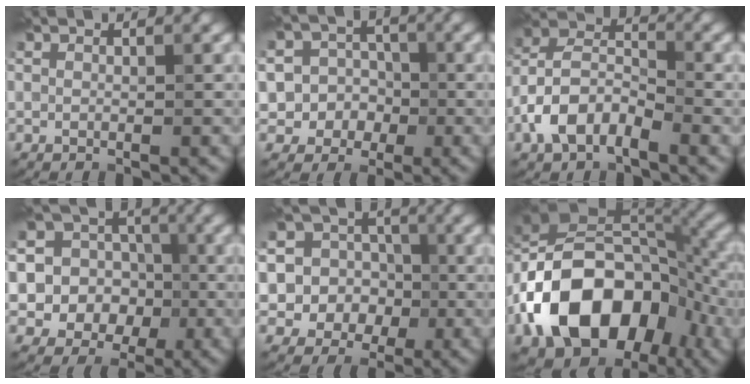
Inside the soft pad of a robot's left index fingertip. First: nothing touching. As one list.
[{"total": 7.0, "force": [-2.1, 6.5, 1.5], "torque": [-0.016, 0.009, -0.055]}, {"total": 5.9, "force": [-3.0, 3.2, 4.0], "torque": [-0.082, 0.009, -0.065]}, {"total": 12.7, "force": [-1.7, 11.8, 4.4], "torque": [-0.126, 0.023, -0.047]}, {"total": 11.4, "force": [-1.2, 10.8, 3.5], "torque": [-0.103, 0.028, -0.042]}, {"total": 16.0, "force": [-4.7, 10.6, 10.9], "torque": [-0.202, 0.012, -0.092]}]